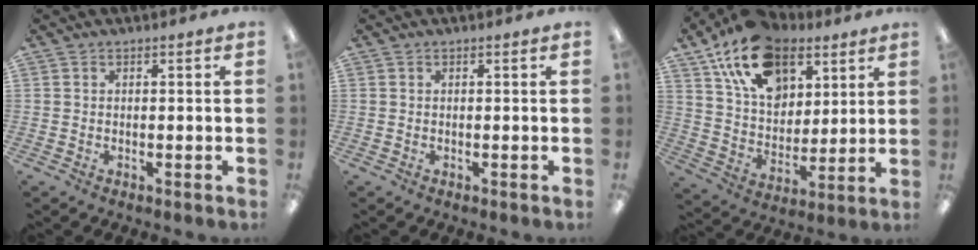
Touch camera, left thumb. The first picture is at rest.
{"total": 0.0}
{"total": 18.6, "force": [11.5, 12.0, 8.5], "torque": [-0.151, -0.049, 0.213]}